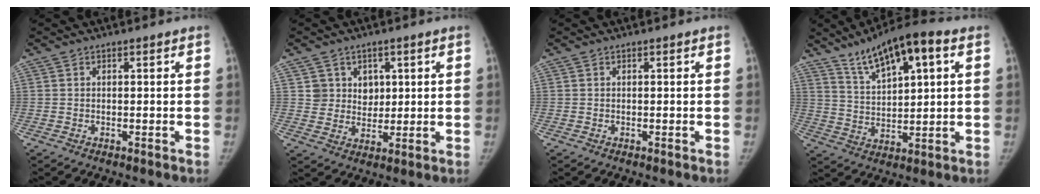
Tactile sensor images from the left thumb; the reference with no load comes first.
{"total": 5.8, "force": [2.2, 5.2, 1.2], "torque": [0.020, -0.009, 0.040]}
{"total": 0.0}
{"total": 13.0, "force": [6.9, 4.2, 10.3], "torque": [-0.153, -0.012, 0.119]}